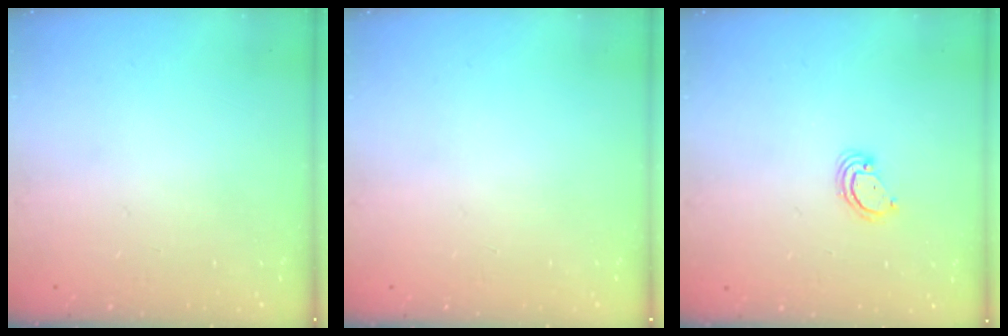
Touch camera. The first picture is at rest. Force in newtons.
{"total": 0.0}
{"total": 3.6, "press": 3.6, "slide": 0.3}